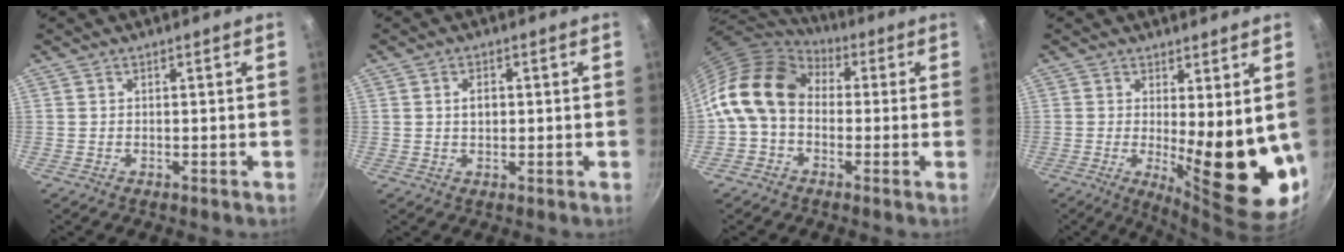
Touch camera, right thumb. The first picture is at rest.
{"total": 2.6, "force": [0.3, 1.7, 2.0], "torque": [-0.023, 0.004, 0.006]}
{"total": 14.4, "force": [0.5, 10.9, 9.5], "torque": [-0.156, 0.035, -0.012]}
{"total": 14.2, "force": [0.2, 4.3, 13.6], "torque": [-0.160, -0.037, 0.016]}